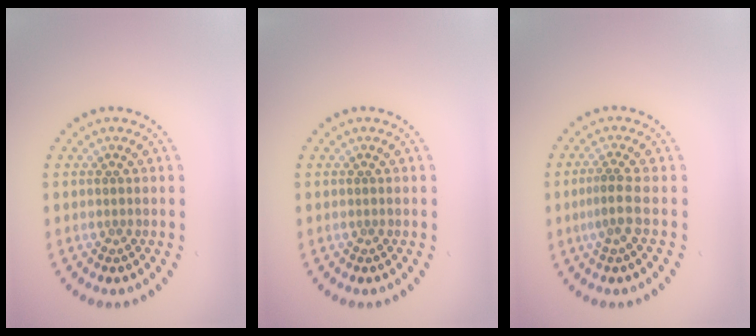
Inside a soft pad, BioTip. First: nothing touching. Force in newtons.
{"total": 0.0}
{"total": 1.9, "press": 1.4, "slide": 1.4}